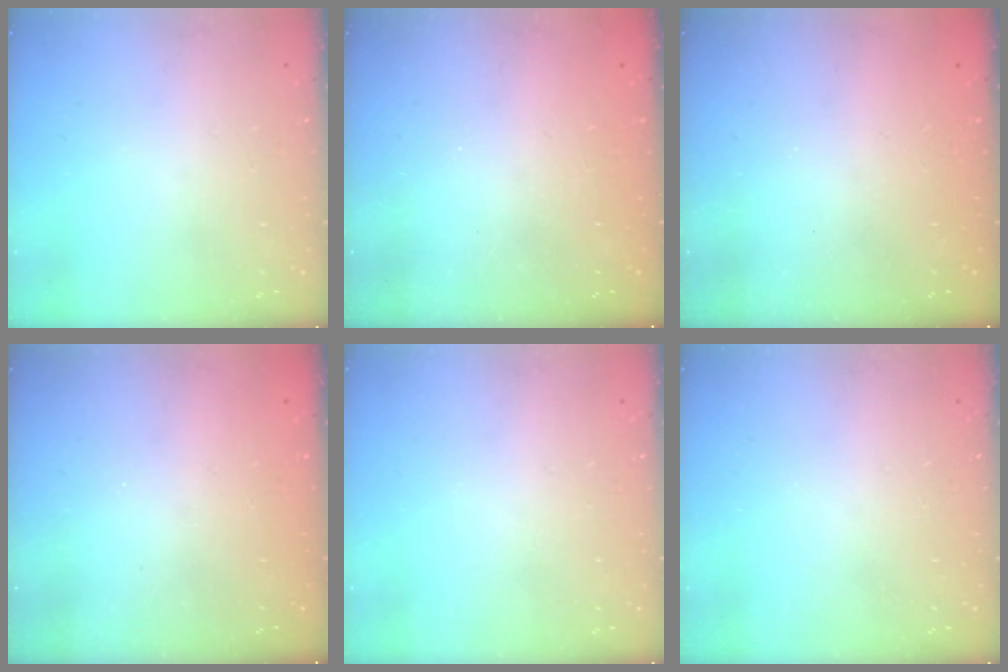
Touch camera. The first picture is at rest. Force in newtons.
{"total": 2.4, "press": 2.3, "slide": 0.8}
{"total": 2.3, "press": 2.2, "slide": 0.8}
{"total": 2.2, "press": 2.1, "slide": 0.7}
{"total": 0.0}
{"total": 0.0}